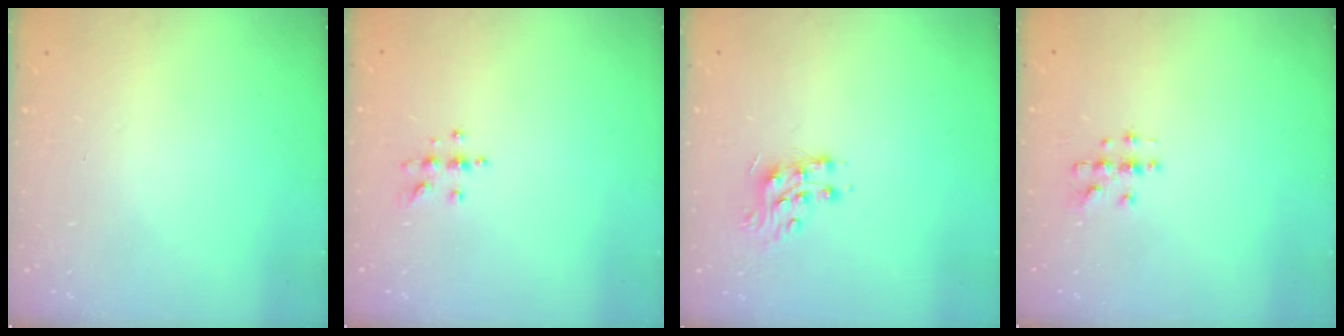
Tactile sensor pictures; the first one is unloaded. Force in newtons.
{"total": 5.4, "press": 5.4, "slide": 0.7}
{"total": 8.4, "press": 8.4, "slide": 0.2}
{"total": 2.9, "press": 2.9, "slide": 0.3}